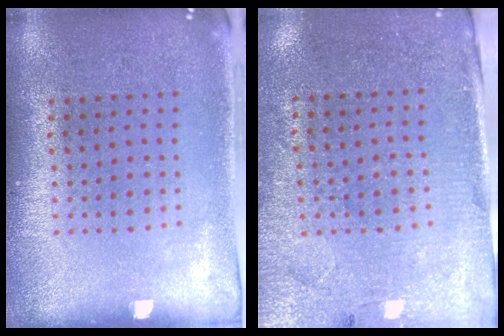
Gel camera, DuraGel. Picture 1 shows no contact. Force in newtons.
{"total": 2.9, "press": 2.7, "slide": 1.1}